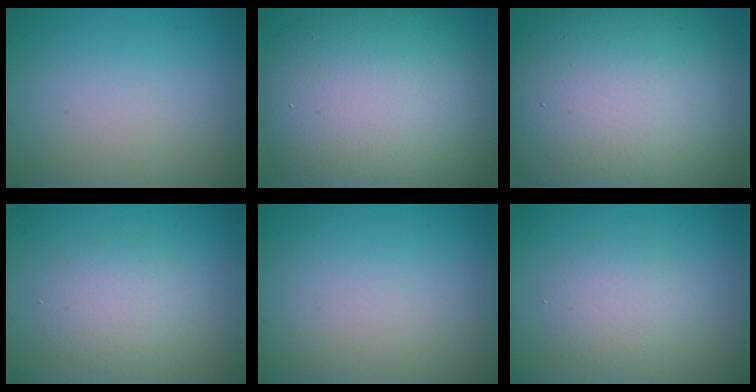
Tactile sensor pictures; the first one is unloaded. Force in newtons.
{"total": 12.6, "press": 12.6, "slide": 0.6}
{"total": 15.5, "press": 15.4, "slide": 1.2}
{"total": 2.4, "press": 2.4, "slide": 0.1}
{"total": 0.0}
{"total": 2.2, "press": 2.2, "slide": 0.2}